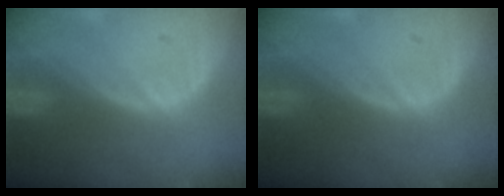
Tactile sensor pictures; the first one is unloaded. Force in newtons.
{"total": 0.0}